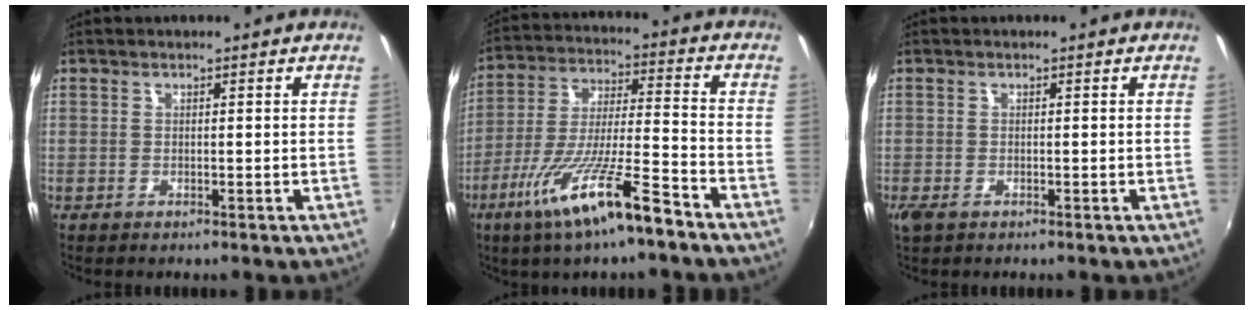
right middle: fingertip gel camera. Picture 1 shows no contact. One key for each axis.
{"total": 15.4, "fx": -9.6, "fy": 1.3, "fz": 12.0, "tx": -0.239, "ty": -0.027, "tz": -0.171}
{"total": 1.9, "fx": -1.1, "fy": 1.0, "fz": 1.2, "tx": -0.025, "ty": -0.008, "tz": -0.019}